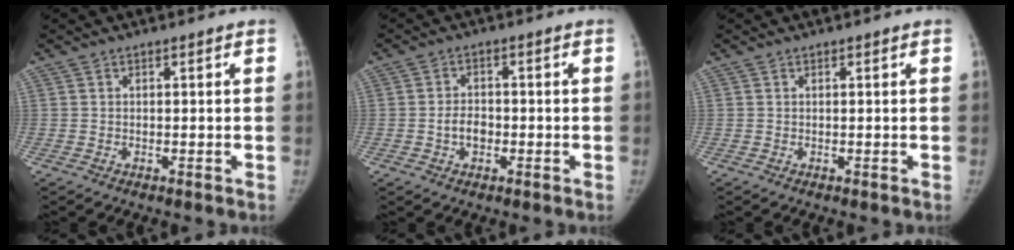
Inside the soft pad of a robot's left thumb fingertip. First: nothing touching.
{"total": 3.8, "force": [-1.1, 2.7, 2.5], "torque": [-0.031, 0.012, -0.022]}
{"total": 0.0}